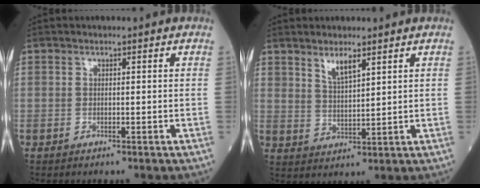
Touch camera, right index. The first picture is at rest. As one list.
[{"total": 4.1, "force": [2.8, 0.9, 2.8], "torque": [-0.058, -0.005, 0.059]}]